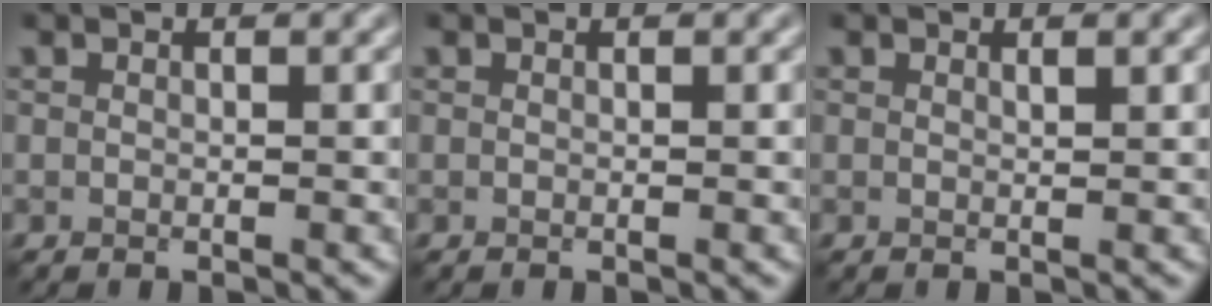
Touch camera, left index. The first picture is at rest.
{"total": 0.0}
{"total": 0.7, "force": [0.4, 0.1, 0.5], "torque": [-0.006, -0.002, 0.007]}